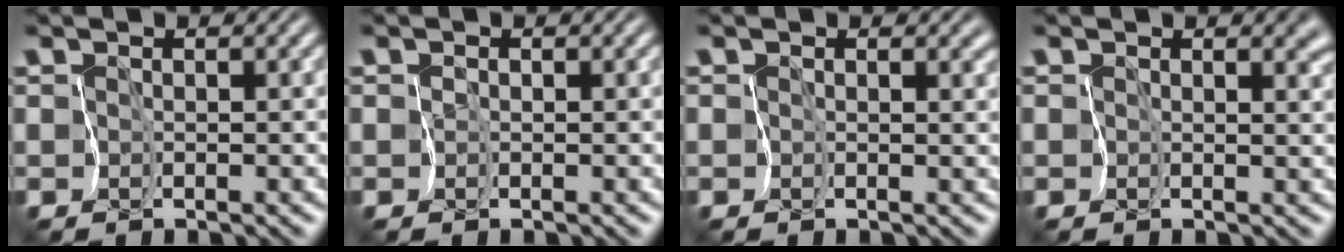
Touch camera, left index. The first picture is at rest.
{"total": 0.6, "force": [-0.1, 0.6, 0.2], "torque": [0.011, 0.006, -0.004]}
{"total": 1.2, "force": [0.5, 0.9, 0.7], "torque": [-0.004, 0.003, 0.006]}
{"total": 2.1, "force": [0.7, 1.3, 1.5], "torque": [-0.017, -0.002, 0.013]}